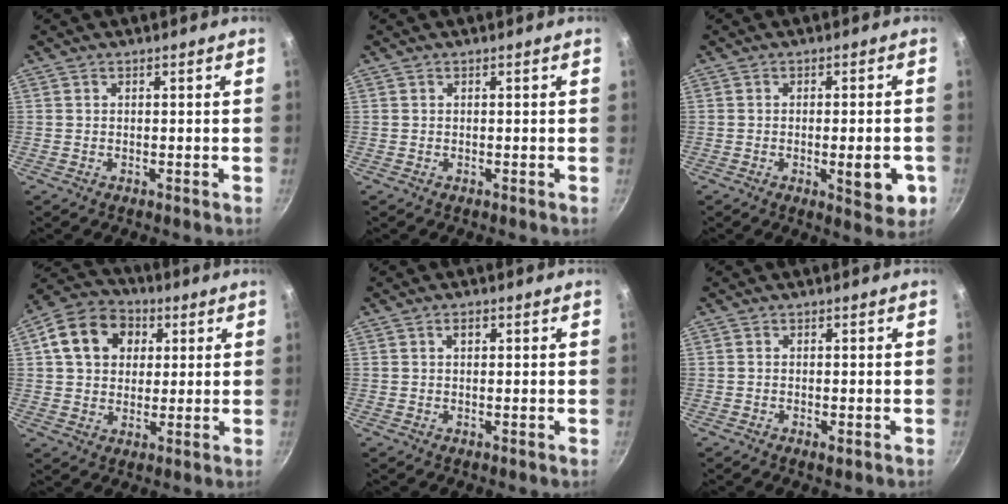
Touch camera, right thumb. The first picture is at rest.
{"total": 0.0}
{"total": 8.2, "force": [-2.3, 2.8, 7.4], "torque": [-0.080, 0.000, -0.027]}
{"total": 13.3, "force": [3.7, 10.5, 7.2], "torque": [-0.102, 0.017, 0.048]}
{"total": 1.6, "force": [0.5, 0.9, 1.2], "torque": [-0.017, 0.004, 0.006]}
{"total": 1.3, "force": [-0.5, 0.5, 1.1], "torque": [-0.024, -0.002, -0.009]}